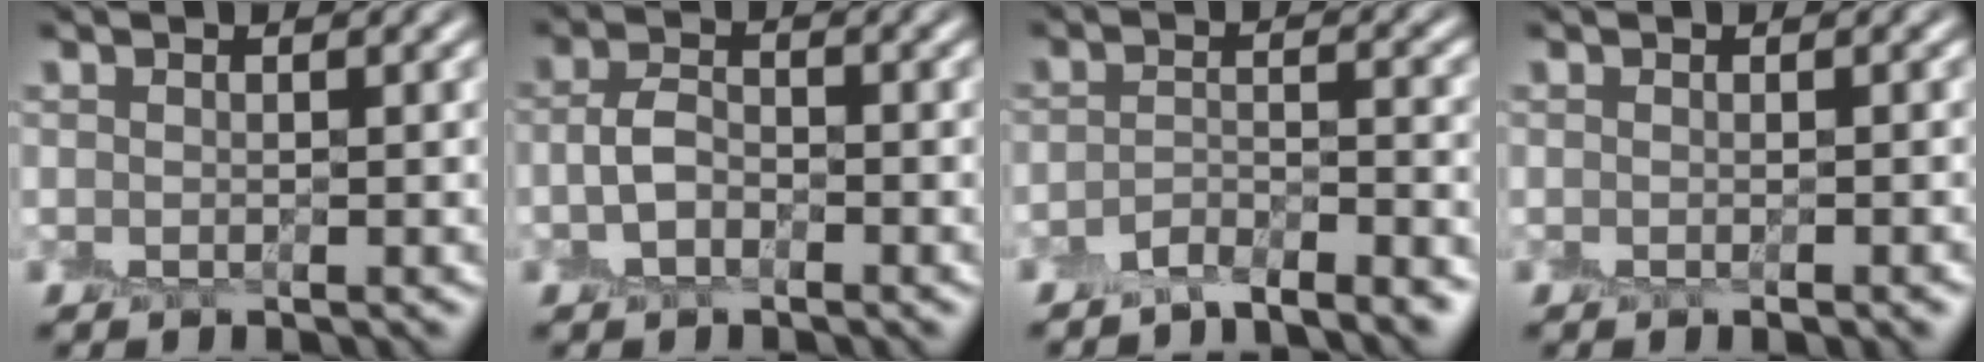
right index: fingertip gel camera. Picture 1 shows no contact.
{"total": 1.9, "force": [-0.5, 1.2, 1.4], "torque": [-0.035, 0.004, -0.015]}
{"total": 4.0, "force": [-3.6, 0.5, 1.6], "torque": [-0.033, -0.001, -0.064]}
{"total": 1.3, "force": [-0.8, 0.0, 1.0], "torque": [-0.012, -0.006, -0.009]}